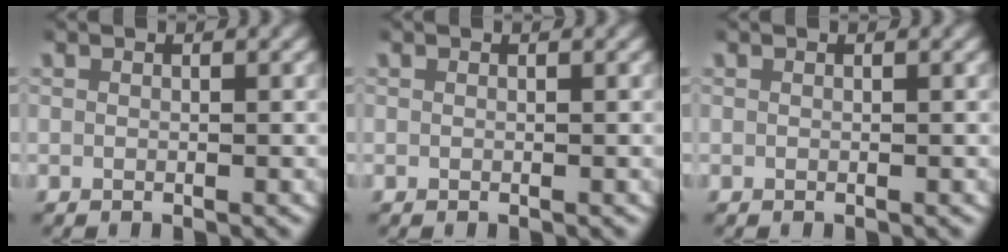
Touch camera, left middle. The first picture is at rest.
{"total": 0.0}
{"total": 0.0}